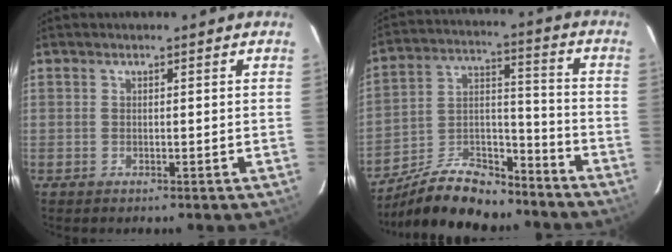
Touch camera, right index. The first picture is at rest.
{"total": 16.2, "force": [-12.5, 6.8, 7.6], "torque": [-0.155, 0.031, -0.205]}